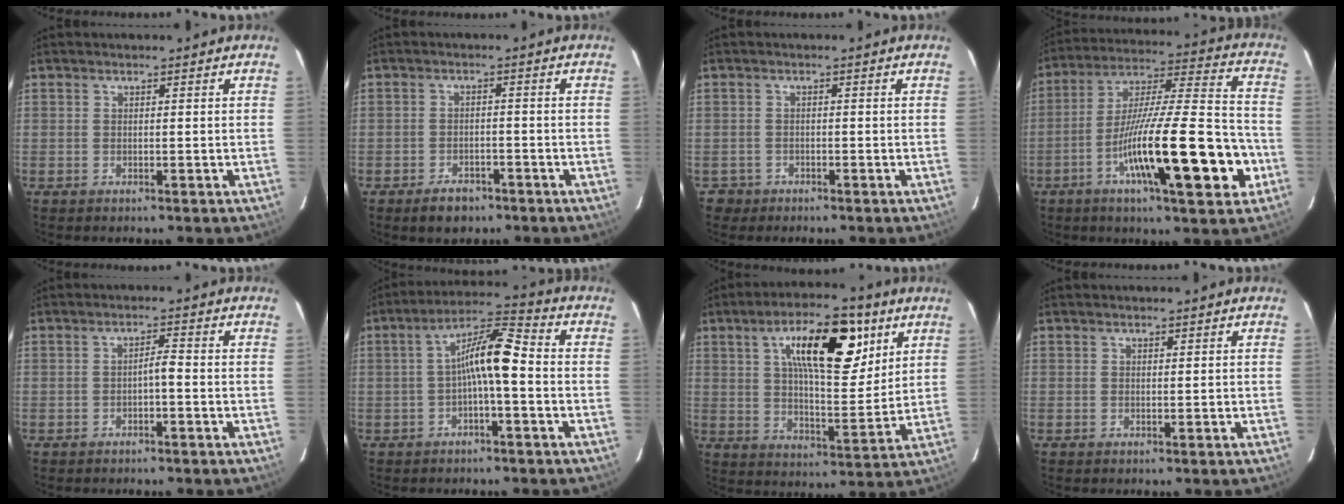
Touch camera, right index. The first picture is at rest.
{"total": 4.2, "force": [-2.9, 2.5, 1.8], "torque": [-0.031, 0.002, -0.039]}
{"total": 2.2, "force": [-1.2, 1.8, -0.6], "torque": [0.006, 0.009, -0.023]}
{"total": 22.0, "force": [-7.8, 2.6, 20.4], "torque": [-0.321, -0.003, -0.123]}
{"total": 1.8, "force": [-0.7, 0.2, 1.7], "torque": [-0.024, 0.003, -0.013]}
{"total": 8.5, "force": [-0.8, 1.2, 8.4], "torque": [-0.146, 0.031, -0.017]}
{"total": 16.1, "force": [6.9, 4.9, 13.7], "torque": [-0.218, 0.016, 0.114]}
{"total": 0.0}